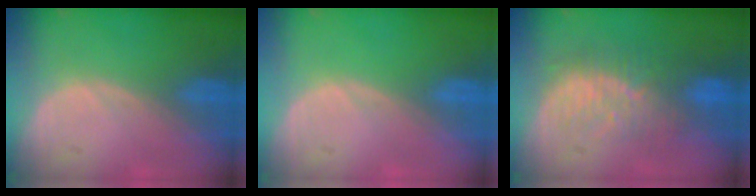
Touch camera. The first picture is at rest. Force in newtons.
{"total": 0.0}
{"total": 9.2, "press": 8.3, "slide": 4.0}